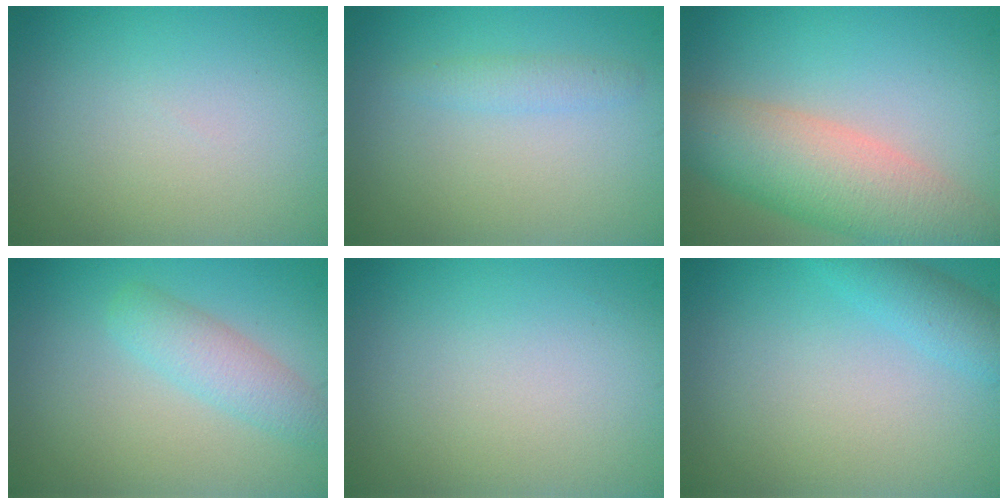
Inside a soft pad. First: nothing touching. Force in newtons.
{"total": 1.3, "press": 1.3, "slide": 0.0}
{"total": 7.5, "press": 7.5, "slide": 0.3}
{"total": 2.9, "press": 2.9, "slide": 0.1}
{"total": 0.0}
{"total": 2.6, "press": 2.6, "slide": 0.2}